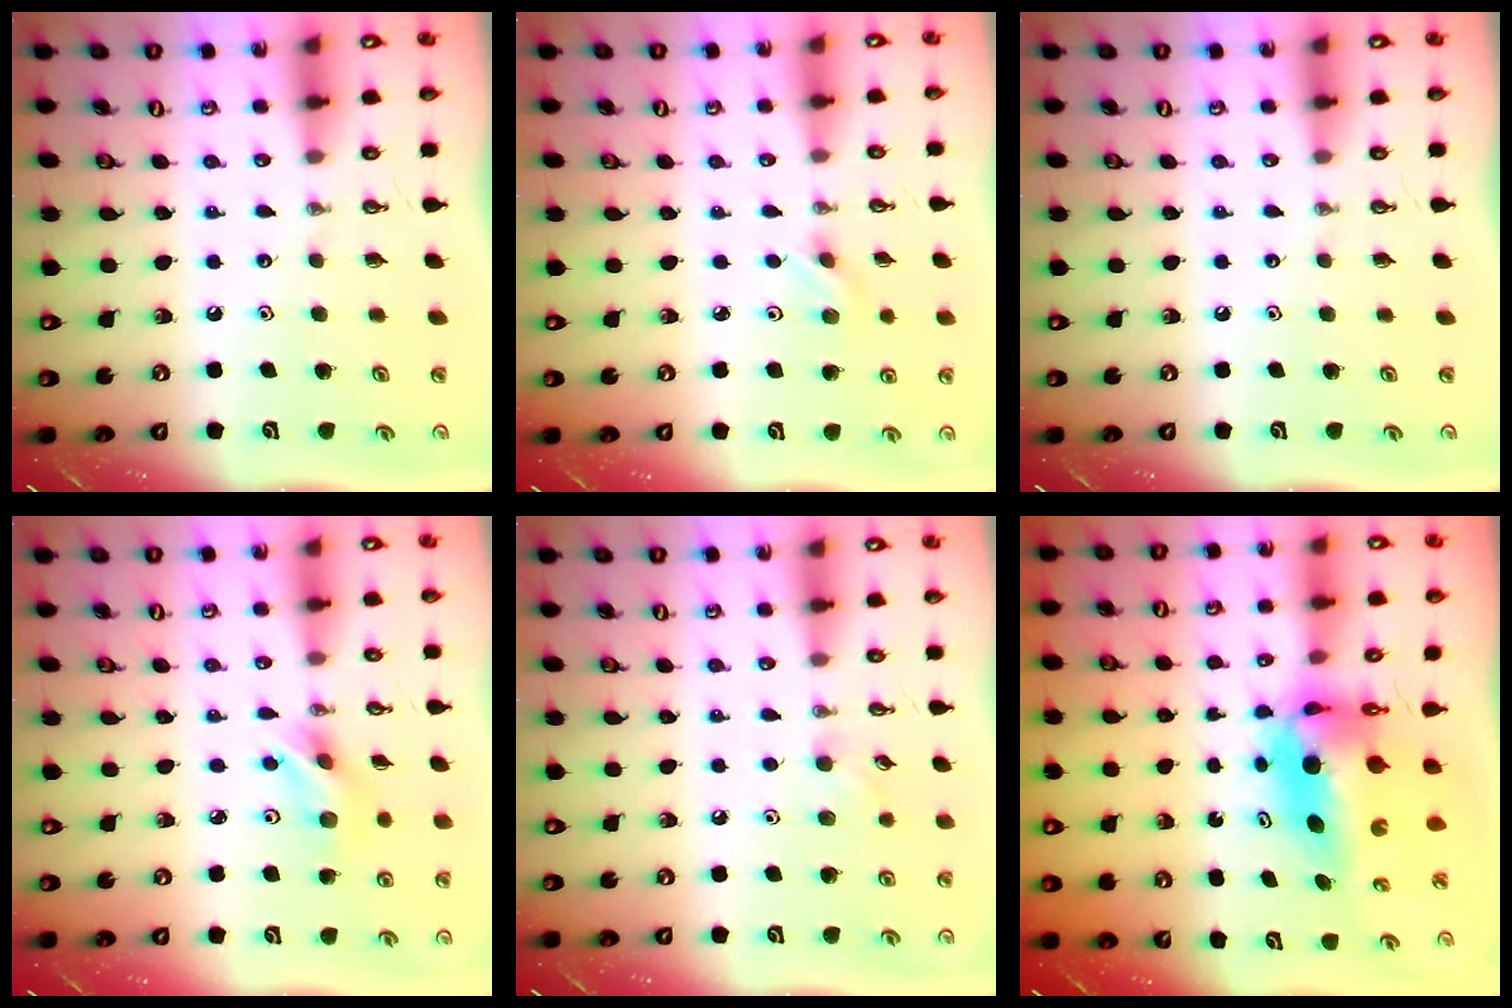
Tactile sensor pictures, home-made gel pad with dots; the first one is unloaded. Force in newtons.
{"total": 3.3, "press": 2.9, "slide": 1.4}
{"total": 0.0}
{"total": 8.0, "press": 6.5, "slide": 4.5}
{"total": 6.4, "press": 6.2, "slide": 1.5}
{"total": 9.8, "press": 9.0, "slide": 3.9}